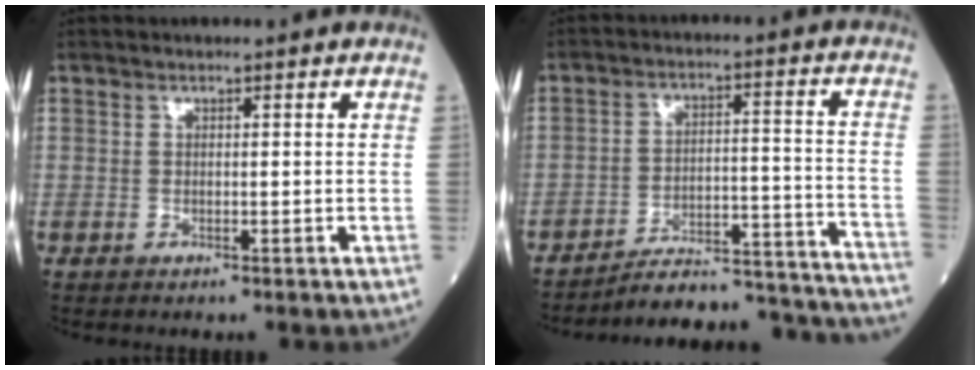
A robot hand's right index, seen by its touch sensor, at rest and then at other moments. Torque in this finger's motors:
{"motor_torque": [-0.61, -0.46, -0.15, -0.02]}